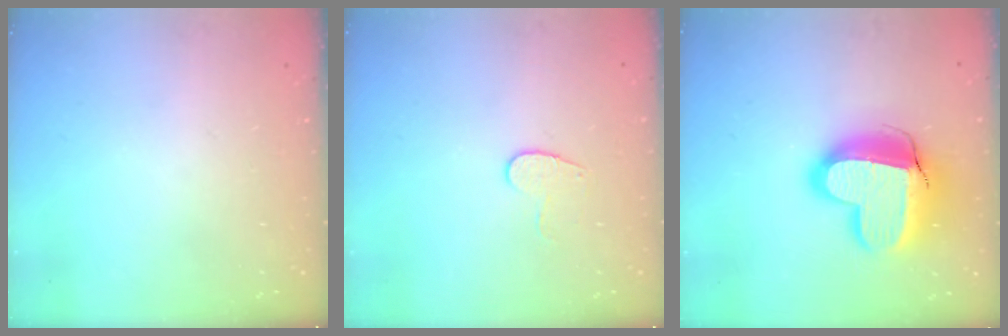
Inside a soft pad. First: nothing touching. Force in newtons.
{"total": 7.7, "press": 7.6, "slide": 0.5}
{"total": 18.3, "press": 18.3, "slide": 1.4}